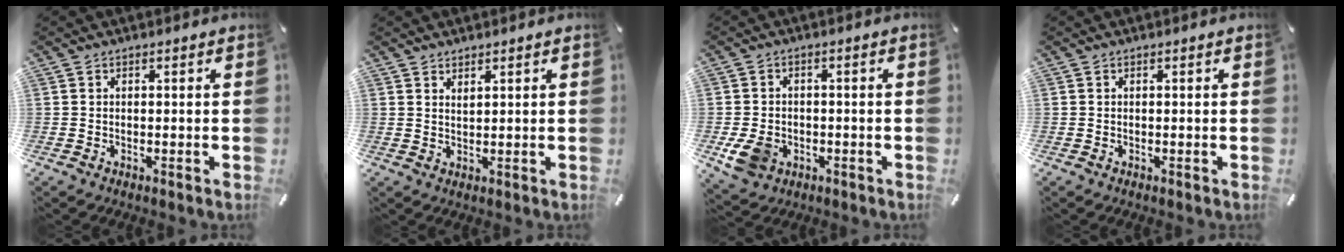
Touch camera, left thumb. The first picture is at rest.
{"total": 1.4, "force": [1.3, 0.4, 0.3], "torque": [-0.007, -0.002, 0.025]}
{"total": 6.9, "force": [-2.0, 5.5, 3.6], "torque": [-0.083, 0.004, -0.038]}
{"total": 0.0}